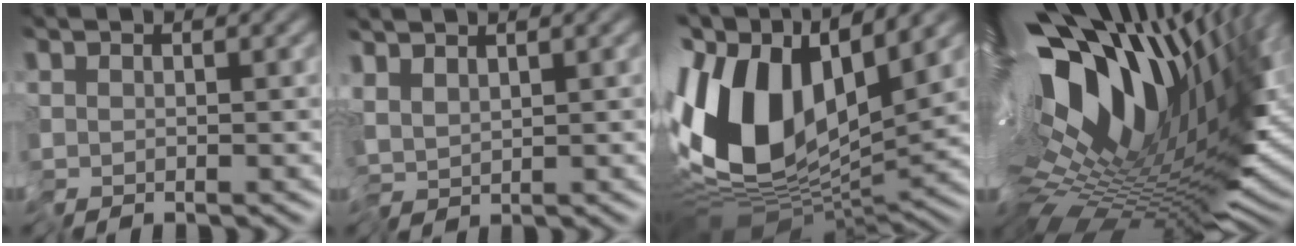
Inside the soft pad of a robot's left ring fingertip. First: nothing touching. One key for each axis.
{"total": 2.1, "fx": 0.6, "fy": 0.9, "fz": 1.8, "tx": -0.029, "ty": 0.003, "tz": 0.008}
{"total": 11.9, "fx": 1.3, "fy": 6.0, "fz": 10.2, "tx": -0.207, "ty": -0.001, "tz": 0.016}
{"total": 17.8, "fx": 5.7, "fy": 6.9, "fz": 15.4, "tx": -0.242, "ty": 0.005, "tz": 0.102}